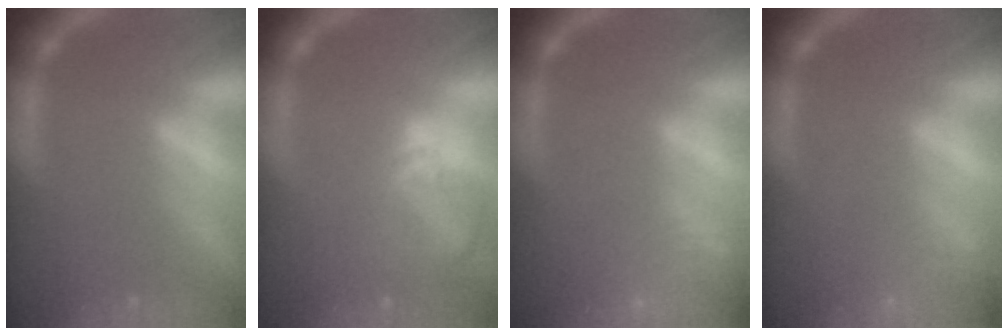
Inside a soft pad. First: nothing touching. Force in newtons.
{"total": 4.5}
{"total": 8.0}
{"total": 6.0}